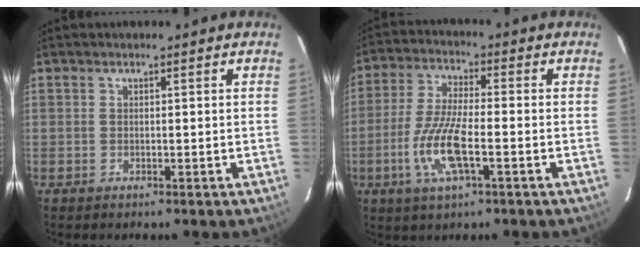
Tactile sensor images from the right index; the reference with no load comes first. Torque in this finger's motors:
{"motor_torque": [1.52, -0.61, 0.47, 0.20]}